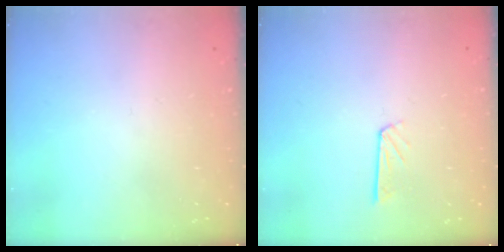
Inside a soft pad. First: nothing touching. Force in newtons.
{"total": 4.4, "press": 4.4, "slide": 0.3}